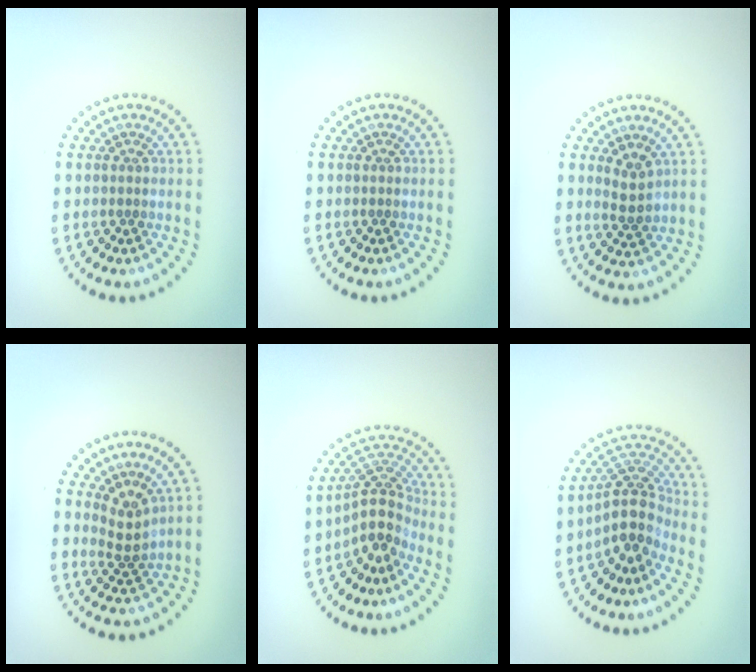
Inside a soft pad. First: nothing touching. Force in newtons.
{"total": 0.0}
{"total": 2.0, "press": 1.8, "slide": 0.9}
{"total": 2.3, "press": 1.6, "slide": 1.7}
{"total": 3.9, "press": 2.8, "slide": 2.7}
{"total": 4.4, "press": 3.3, "slide": 2.9}